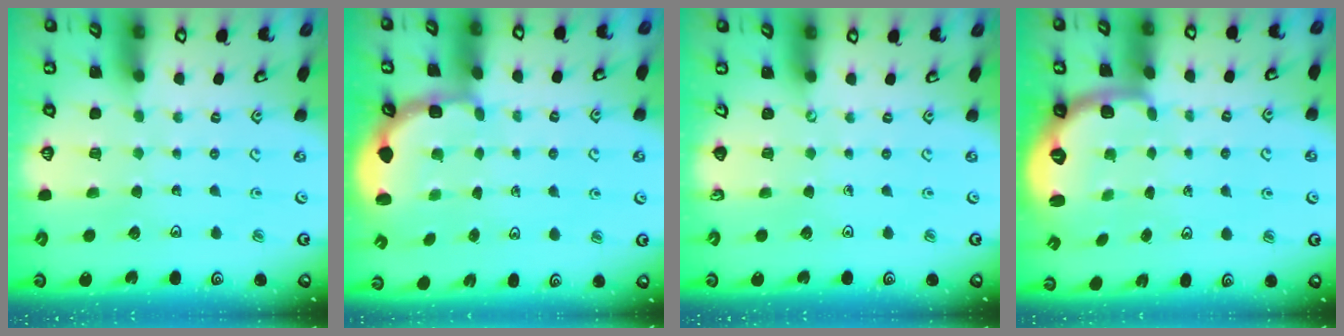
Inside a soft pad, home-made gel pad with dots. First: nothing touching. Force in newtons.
{"total": 2.8, "press": 2.5, "slide": 1.4}
{"total": 0.0}
{"total": 2.6, "press": 1.6, "slide": 2.1}